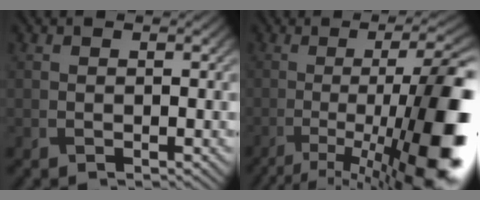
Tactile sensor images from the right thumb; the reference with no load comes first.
{"total": 17.4, "force": [-6.0, 4.6, 15.7], "torque": [-0.196, 0.010, -0.086]}